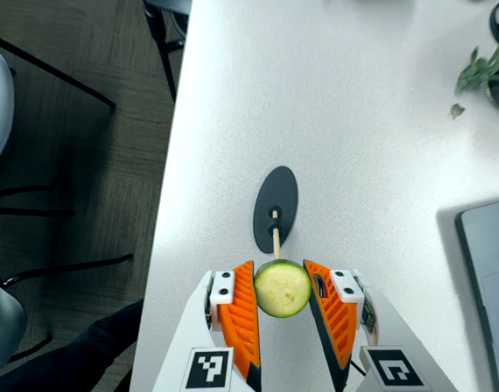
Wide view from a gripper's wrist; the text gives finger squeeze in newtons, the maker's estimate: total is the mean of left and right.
{"total": 10.1, "left": 9.9, "right": 10.3}